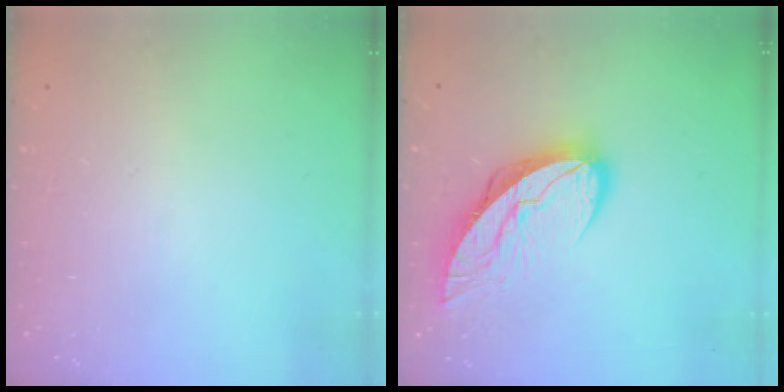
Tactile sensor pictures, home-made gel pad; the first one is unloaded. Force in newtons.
{"total": 10.7, "press": 10.6, "slide": 1.1}